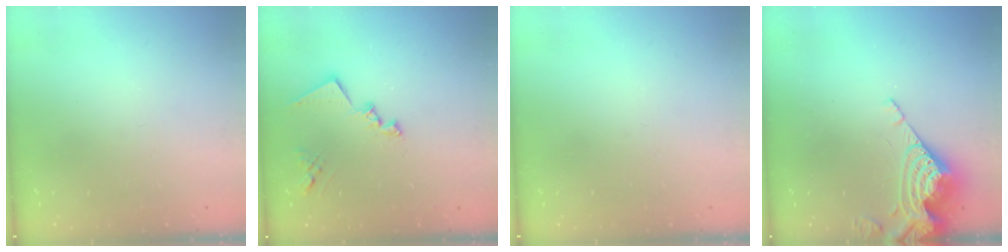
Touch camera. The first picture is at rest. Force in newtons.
{"total": 14.1, "press": 14.0, "slide": 0.9}
{"total": 0.0}
{"total": 10.4, "press": 10.3, "slide": 1.2}